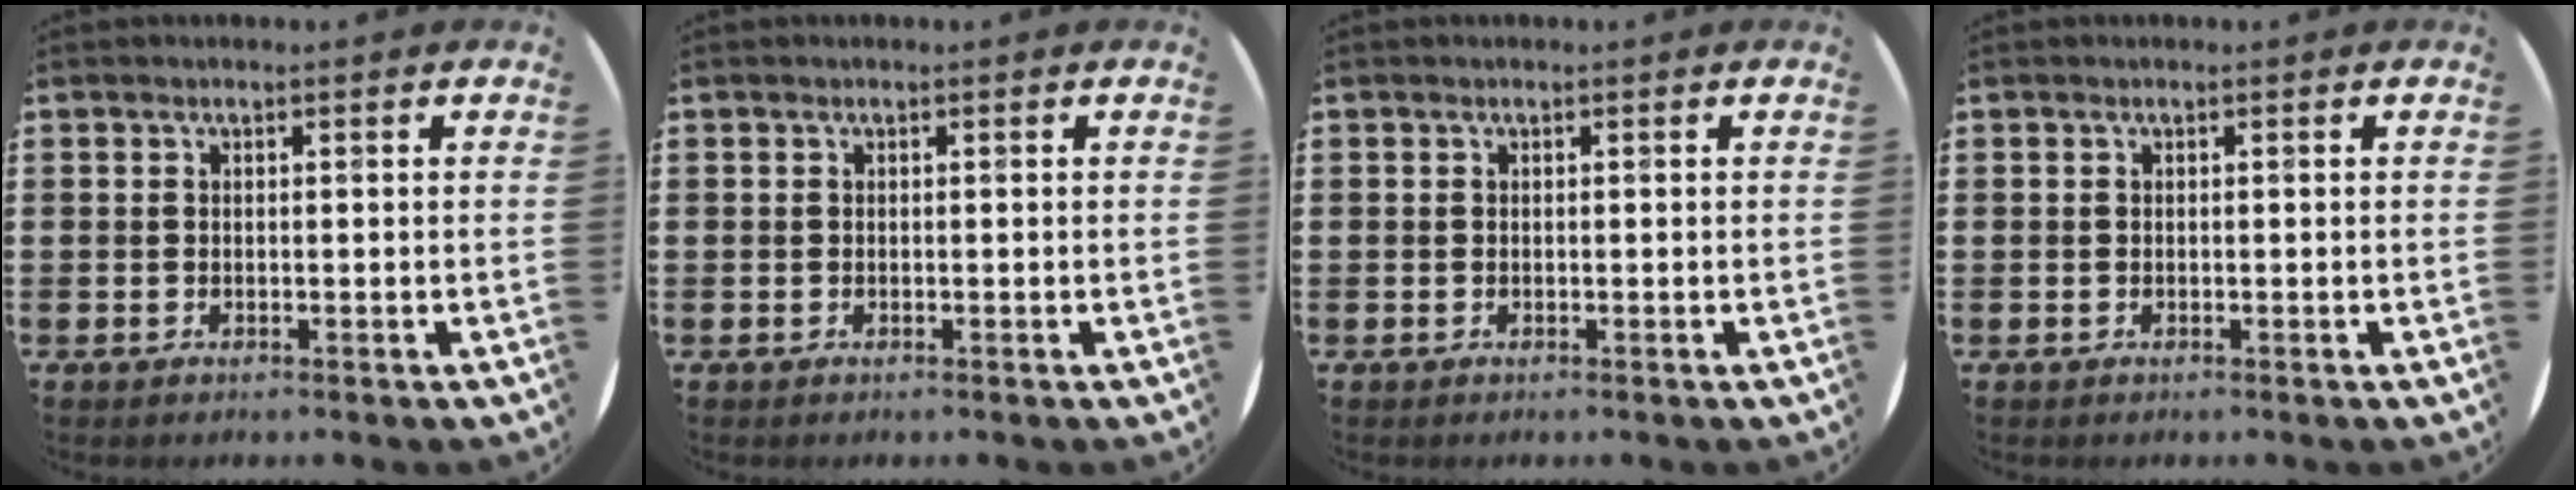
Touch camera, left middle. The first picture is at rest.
{"total": 0.0}
{"total": 0.0}
{"total": 0.0}